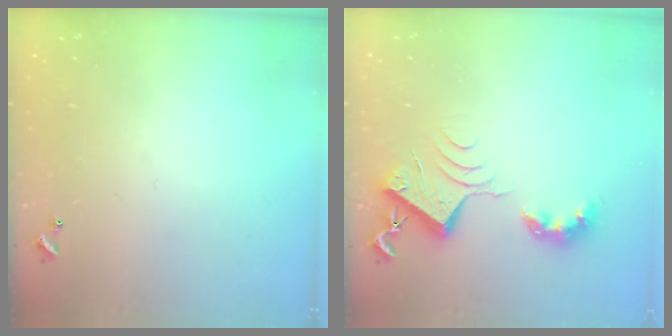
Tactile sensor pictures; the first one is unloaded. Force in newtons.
{"total": 8.0, "press": 8.0, "slide": 0.8}